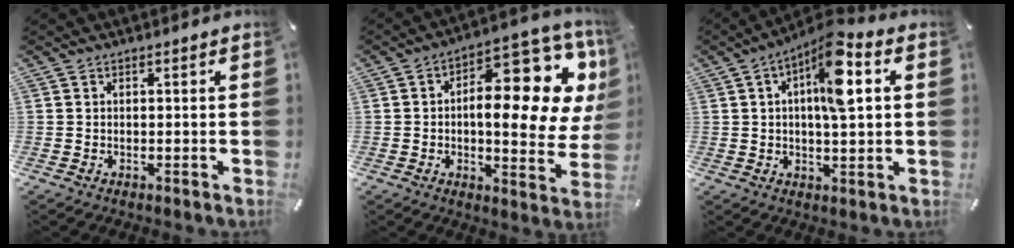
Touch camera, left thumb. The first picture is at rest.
{"total": 17.6, "force": [5.0, 7.5, 15.1], "torque": [-0.200, -0.060, 0.074]}
{"total": 12.1, "force": [3.5, 4.0, 10.9], "torque": [-0.172, -0.002, 0.056]}